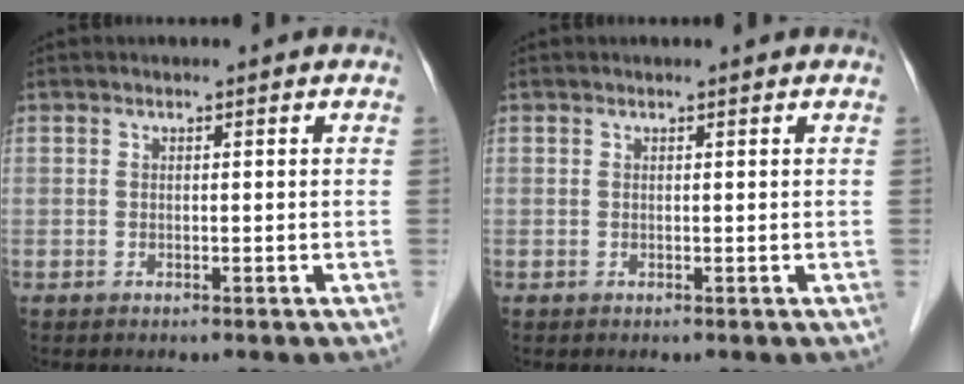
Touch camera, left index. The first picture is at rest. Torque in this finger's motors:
{"motor_torque": [-0.12, 0.01, -0.07, -0.01]}